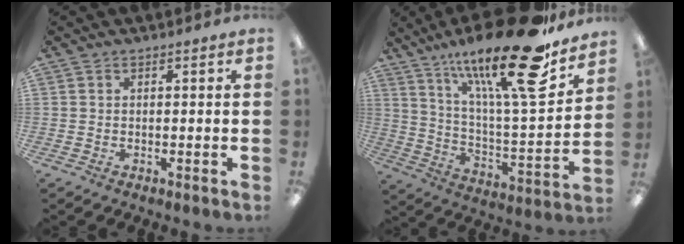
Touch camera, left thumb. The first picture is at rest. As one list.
[{"total": 25.0, "force": [17.3, 5.3, 17.2], "torque": [-0.278, -0.109, 0.277]}]